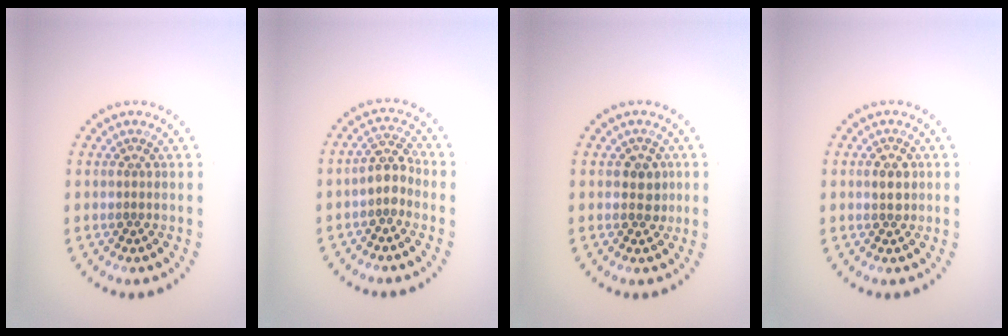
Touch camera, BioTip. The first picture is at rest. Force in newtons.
{"total": 2.4, "press": 2.1, "slide": 1.2}
{"total": 1.8, "press": 1.7, "slide": 0.7}
{"total": 1.5, "press": 1.5, "slide": 0.4}